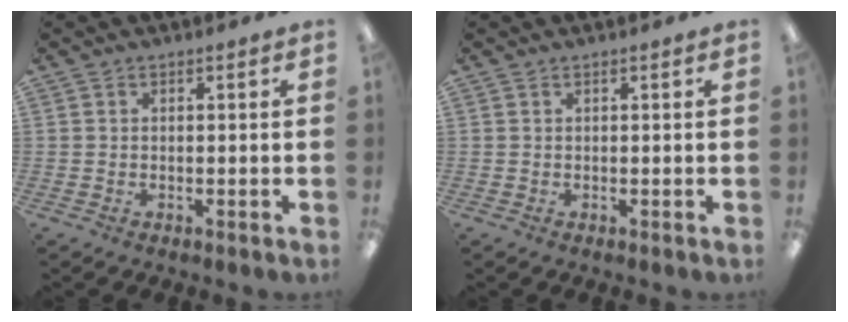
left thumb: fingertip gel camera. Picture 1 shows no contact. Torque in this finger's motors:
{"motor_torque": [0.00, 0.00, -0.04, 0.04, 0.00]}